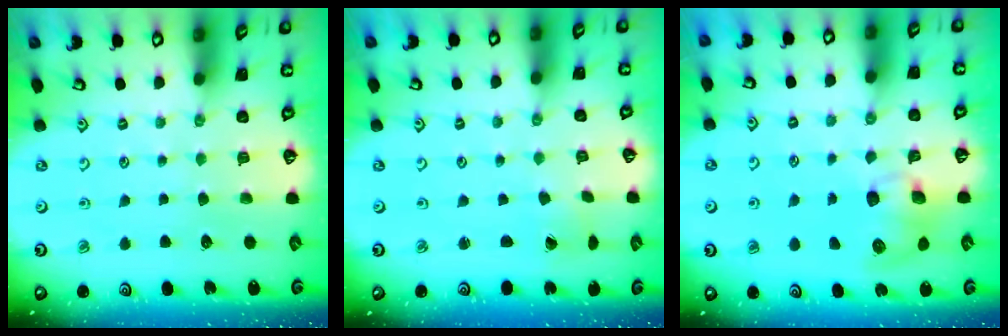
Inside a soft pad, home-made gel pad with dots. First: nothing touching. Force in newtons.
{"total": 0.6, "press": 0.5, "slide": 0.2}
{"total": 9.4, "press": 9.3, "slide": 0.8}